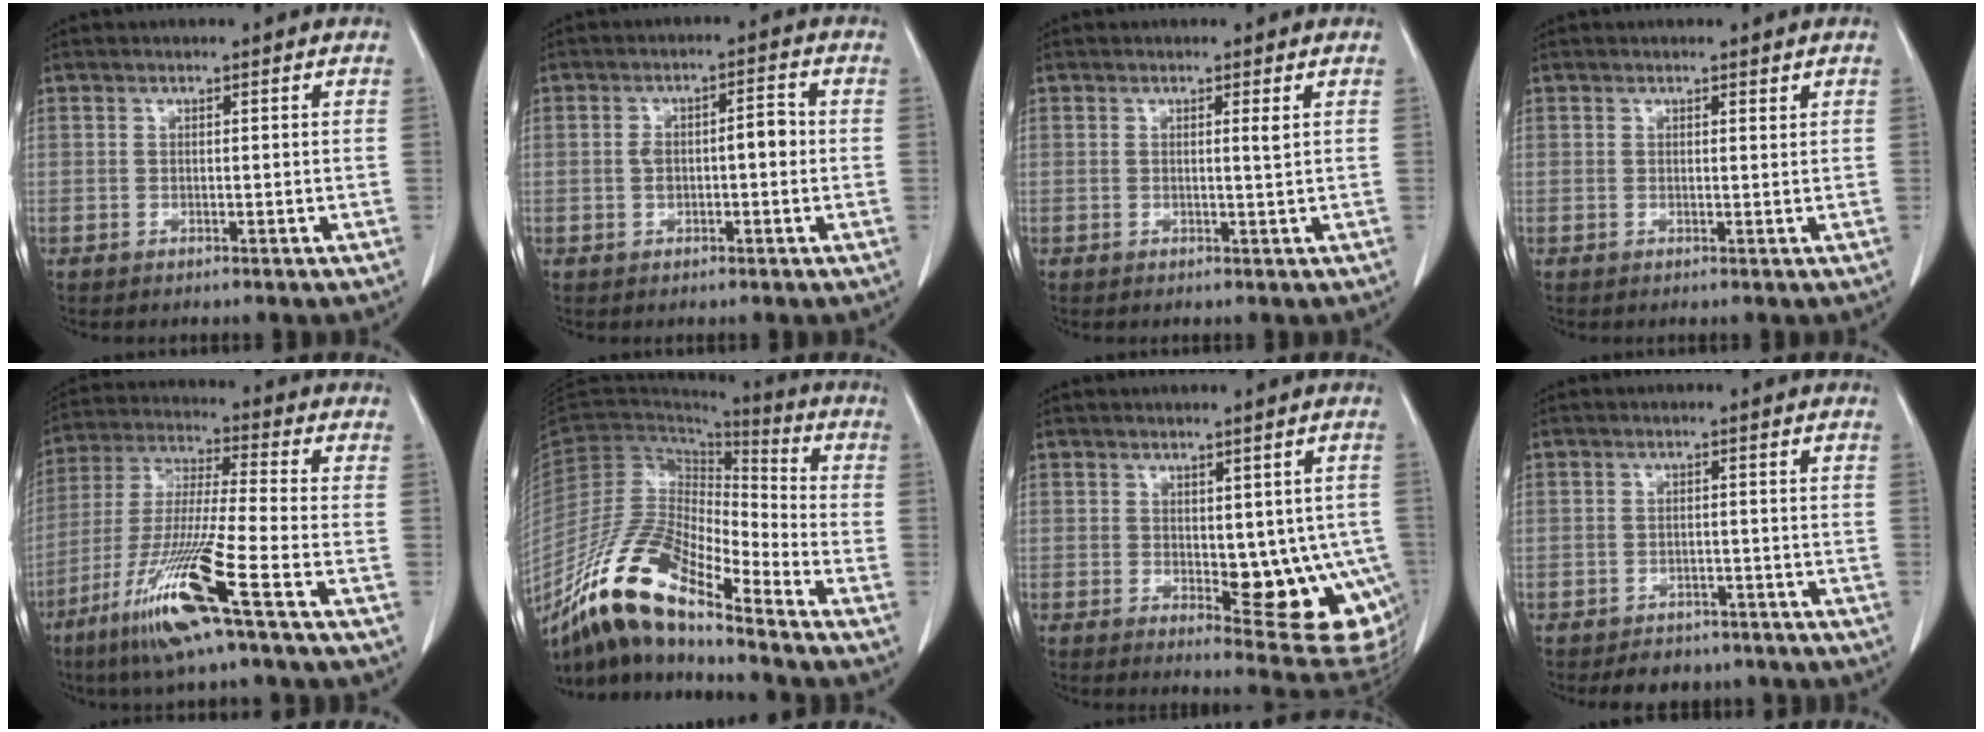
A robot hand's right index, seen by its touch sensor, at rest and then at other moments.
{"total": 5.0, "force": [-0.2, 2.0, 4.5], "torque": [-0.088, 0.022, -0.003]}
{"total": 1.1, "force": [0.4, -0.2, 0.9], "torque": [-0.019, -0.003, 0.005]}
{"total": 0.7, "force": [0.6, 0.1, 0.3], "torque": [-0.007, -0.004, 0.009]}
{"total": 15.1, "force": [-8.0, -0.9, 12.8], "torque": [-0.270, -0.038, -0.155]}
{"total": 16.9, "force": [-12.5, 3.3, 10.8], "torque": [-0.211, -0.002, -0.232]}
{"total": 12.9, "force": [-2.3, 5.1, 11.6], "torque": [-0.094, -0.010, -0.014]}
{"total": 5.8, "force": [-4.9, 3.0, 1.0], "torque": [-0.007, 0.007, -0.062]}